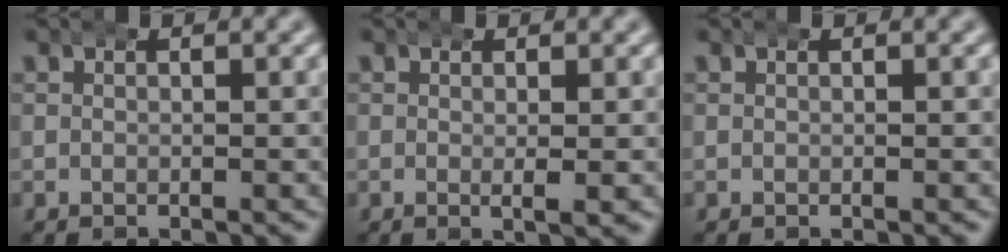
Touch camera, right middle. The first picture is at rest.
{"total": 1.6, "force": [-0.1, 0.3, 1.6], "torque": [-0.027, 0.002, -0.005]}
{"total": 0.0}